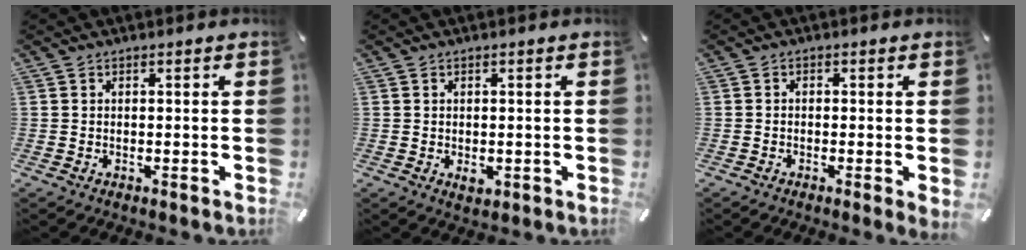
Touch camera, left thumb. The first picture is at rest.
{"total": 2.0, "force": [-0.5, 1.5, 1.3], "torque": [-0.023, 0.001, -0.006]}
{"total": 1.2, "force": [-0.5, 0.3, 1.0], "torque": [-0.018, 0.000, -0.009]}